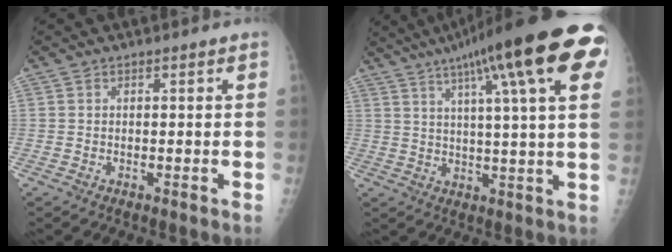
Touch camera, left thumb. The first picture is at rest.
{"total": 24.1, "force": [11.6, 4.0, 20.7], "torque": [-0.302, 0.005, 0.155]}